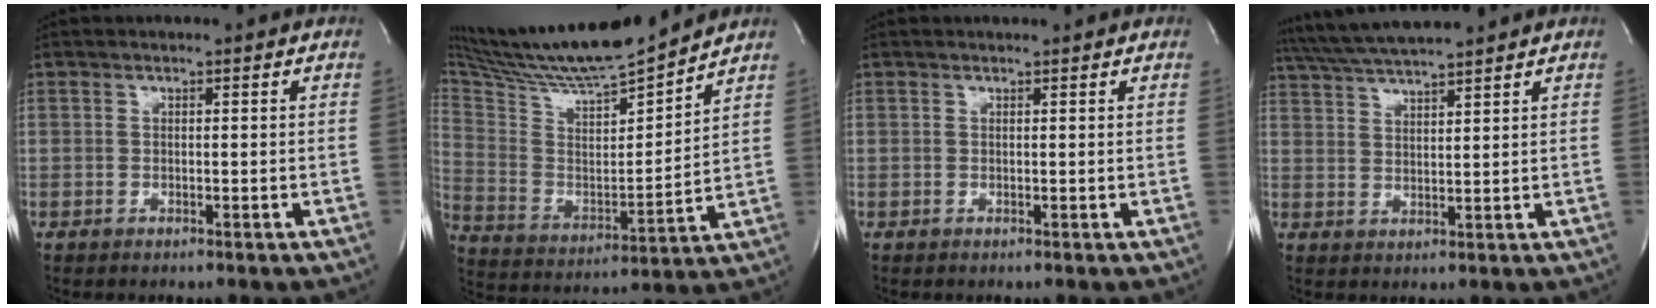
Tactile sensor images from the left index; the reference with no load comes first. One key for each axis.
{"total": 19.0, "fx": 17.5, "fy": 0.8, "fz": 7.5, "tx": -0.148, "ty": -0.007, "tz": 0.306}
{"total": 1.2, "fx": 1.1, "fy": 0.1, "fz": 0.3, "tx": -0.008, "ty": 0.004, "tz": 0.012}
{"total": 9.0, "fx": 8.2, "fy": -0.5, "fz": 3.8, "tx": -0.071, "ty": 0.024, "tz": 0.143}